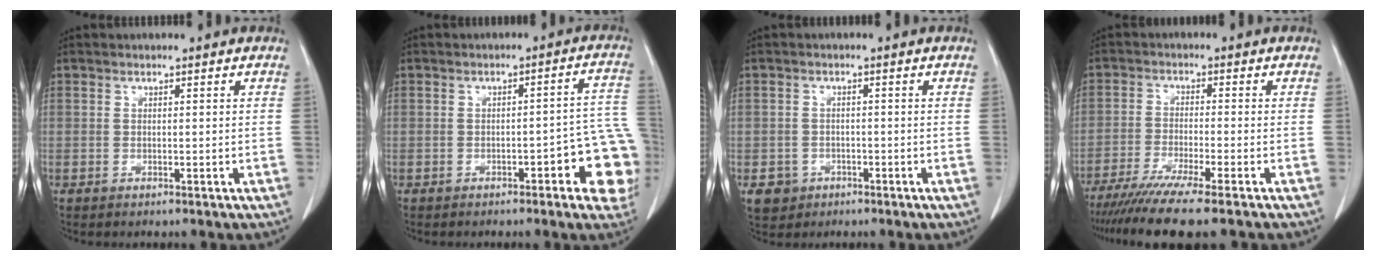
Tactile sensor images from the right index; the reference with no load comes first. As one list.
[{"total": 9.5, "force": [-3.1, 2.5, 8.6], "torque": [-0.077, 0.022, -0.038]}, {"total": 3.5, "force": [-1.5, 3.2, 0.4], "torque": [-0.002, 0.010, -0.019]}, {"total": 11.1, "force": [-9.0, -0.8, 6.4], "torque": [-0.090, -0.030, -0.142]}]